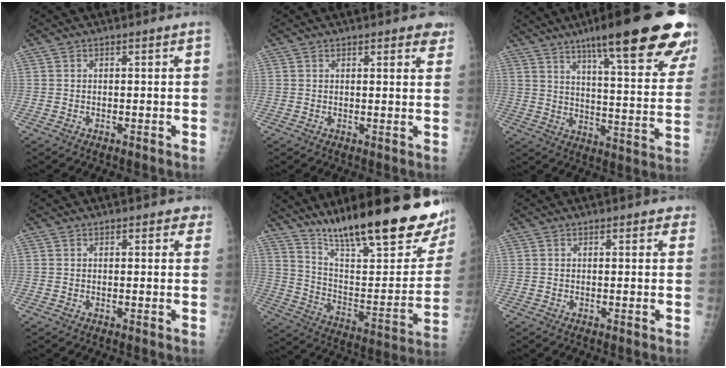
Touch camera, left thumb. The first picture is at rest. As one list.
[{"total": 4.1, "force": [3.1, 1.5, 2.3], "torque": [0.000, -0.008, 0.031]}, {"total": 27.3, "force": [18.1, 4.4, 19.9], "torque": [-0.251, -0.058, 0.247]}, {"total": 2.2, "force": [1.5, 1.2, 1.0], "torque": [0.013, -0.003, 0.010]}, {"total": 30.8, "force": [22.3, 6.3, 20.4], "torque": [-0.281, -0.100, 0.336]}, {"total": 1.9, "force": [1.4, 1.0, 0.9], "torque": [0.008, -0.002, 0.009]}]